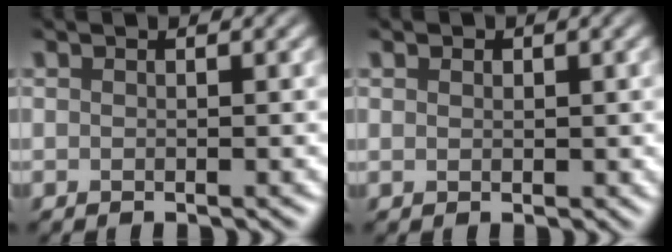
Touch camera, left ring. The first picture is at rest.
{"total": 1.0, "force": [0.4, 0.8, 0.3], "torque": [-0.004, -0.002, 0.006]}